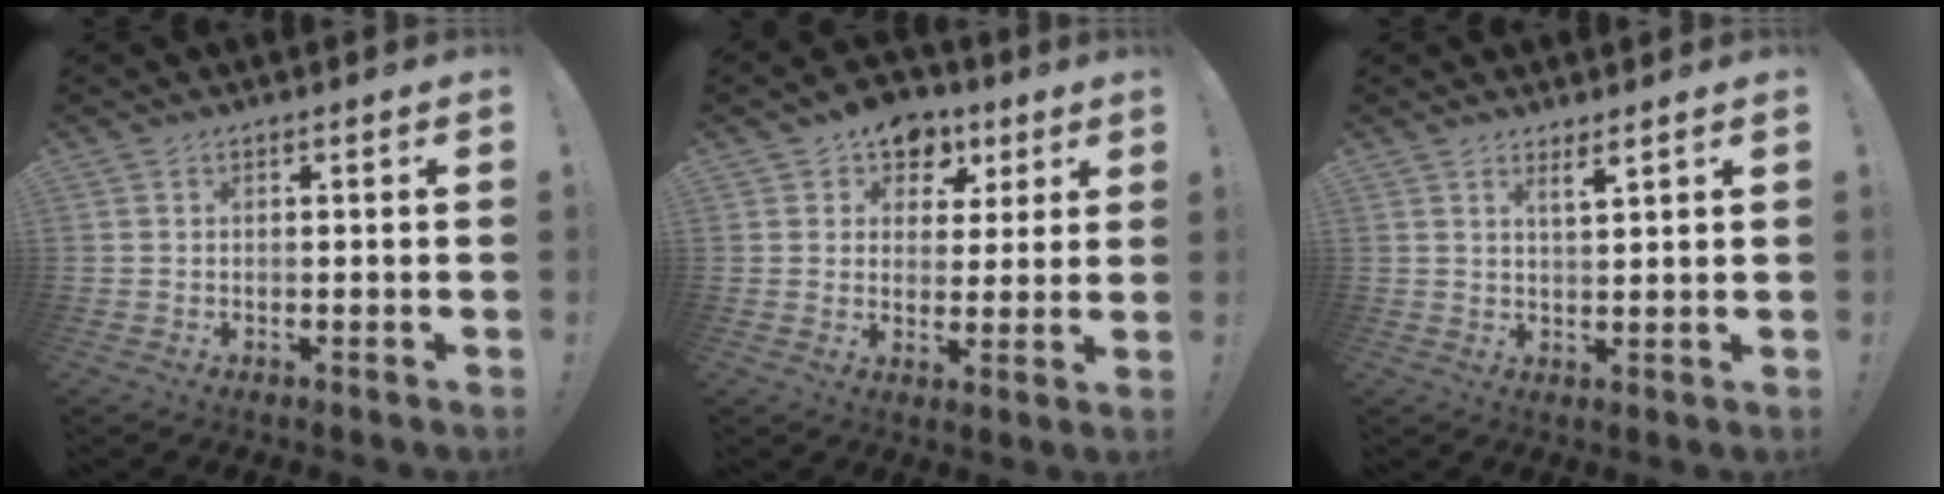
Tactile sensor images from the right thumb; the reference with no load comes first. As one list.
[{"total": 8.9, "force": [5.3, 6.8, 2.5], "torque": [-0.019, -0.031, 0.100]}, {"total": 3.5, "force": [2.9, 0.3, 1.9], "torque": [-0.019, -0.024, 0.046]}]